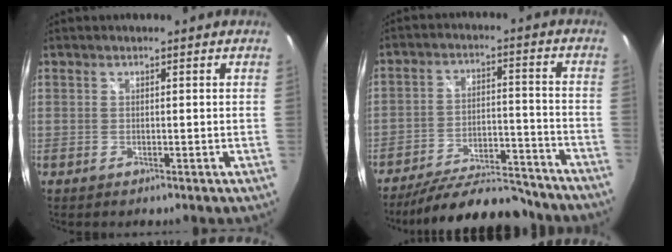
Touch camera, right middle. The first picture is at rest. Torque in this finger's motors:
{"motor_torque": [0.83, -1.31, -0.03, 0.00]}